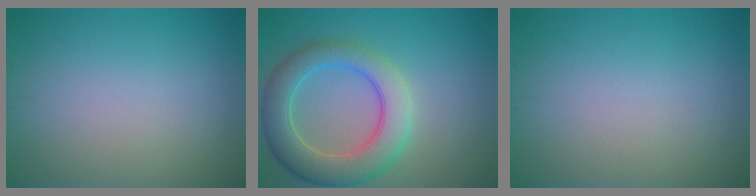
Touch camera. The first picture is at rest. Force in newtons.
{"total": 6.8, "press": 6.8, "slide": 0.5}
{"total": 0.0}